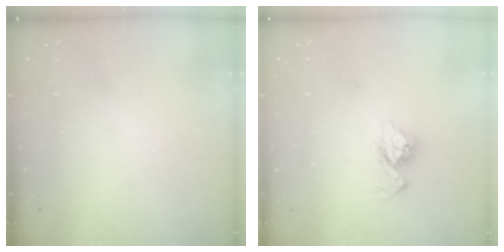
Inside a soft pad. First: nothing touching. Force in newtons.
{"total": 11.1, "press": 11.0, "slide": 0.9}